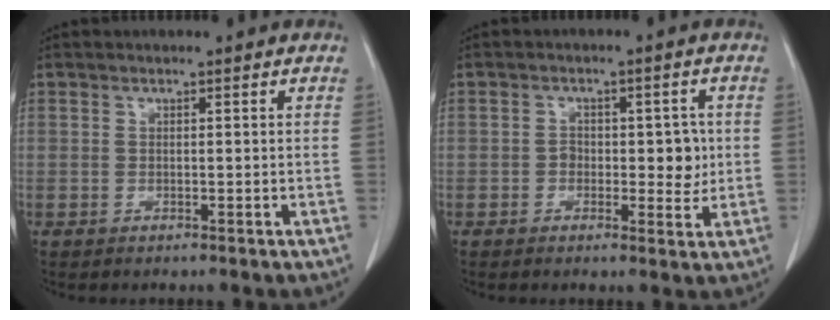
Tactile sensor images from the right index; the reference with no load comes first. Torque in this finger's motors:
{"motor_torque": [0.07, -0.01, 0.05, 0.01]}